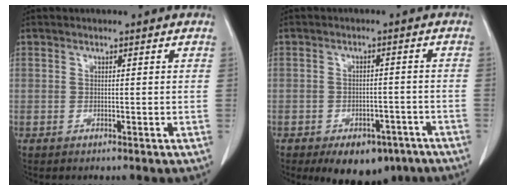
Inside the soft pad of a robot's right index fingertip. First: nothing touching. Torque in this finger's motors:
{"motor_torque": [0.49, -0.27, 0.21, 0.05]}